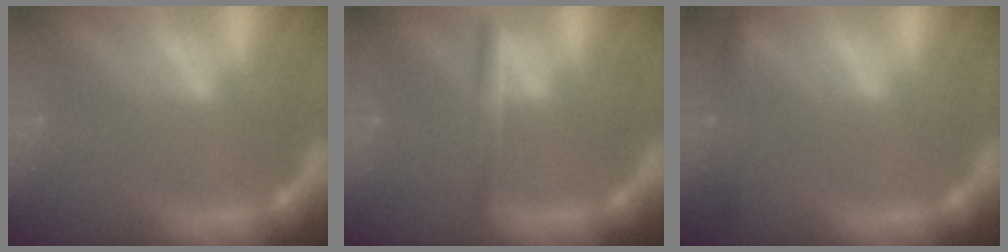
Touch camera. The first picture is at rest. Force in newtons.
{"total": 2.4}
{"total": 3.0}